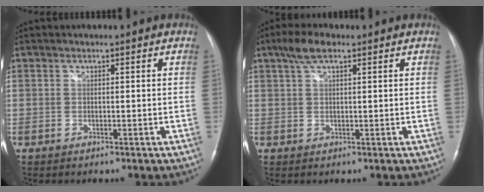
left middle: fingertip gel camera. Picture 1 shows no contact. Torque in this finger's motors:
{"motor_torque": [0.54, -0.16, 0.29, 0.08]}